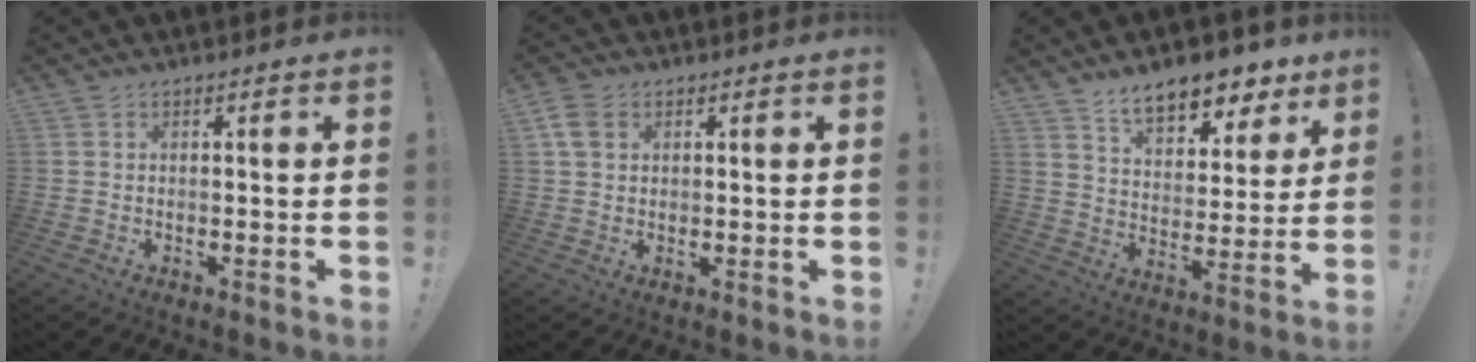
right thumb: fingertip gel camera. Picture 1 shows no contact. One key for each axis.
{"total": 5.0, "fx": 2.1, "fy": 3.7, "fz": 2.6, "tx": -0.045, "ty": 0.005, "tz": 0.043}
{"total": 12.4, "fx": 9.4, "fy": 5.8, "fz": 5.6, "tx": -0.081, "ty": -0.067, "tz": 0.169}